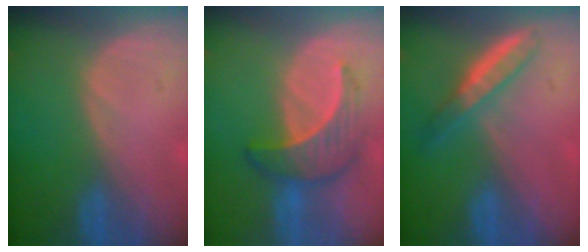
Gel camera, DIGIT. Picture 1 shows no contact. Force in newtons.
{"total": 6.5, "press": 6.4, "slide": 1.1}
{"total": 5.1, "press": 4.6, "slide": 2.2}